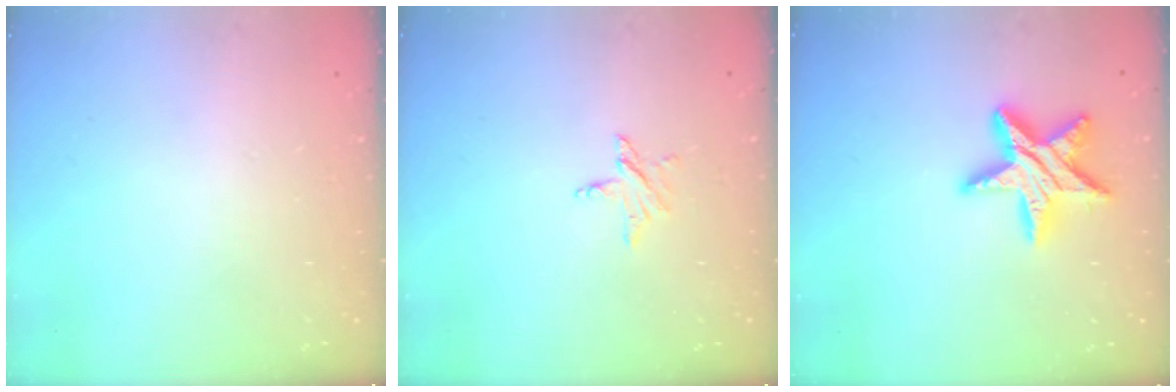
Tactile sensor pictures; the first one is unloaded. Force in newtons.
{"total": 4.0, "press": 4.0, "slide": 0.4}
{"total": 14.0, "press": 14.0, "slide": 1.0}